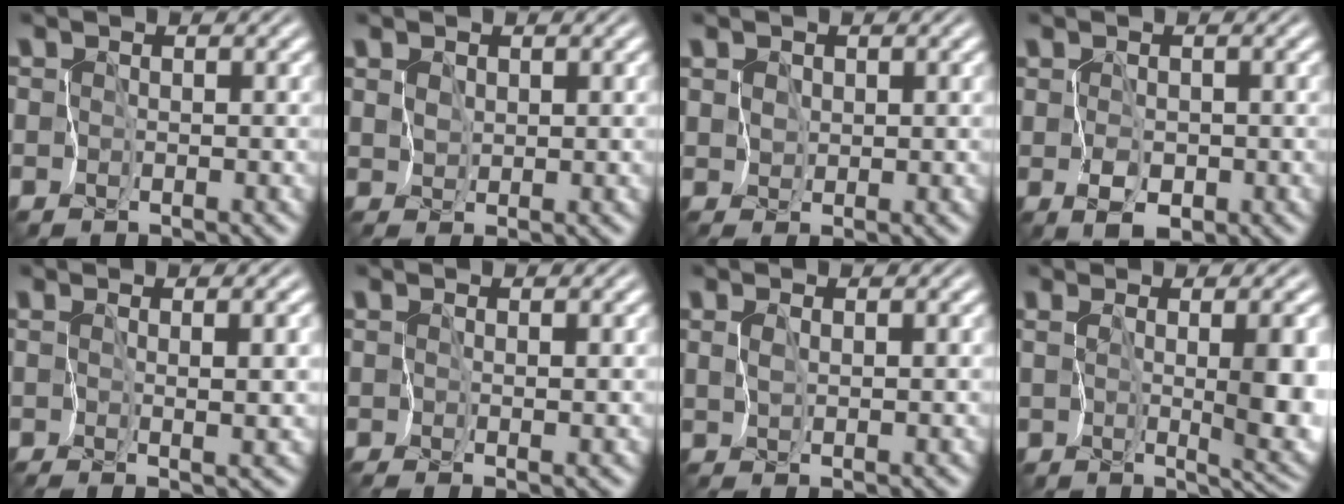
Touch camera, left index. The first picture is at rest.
{"total": 0.8, "force": [0.7, -0.5, 0.0], "torque": [-0.013, -0.001, 0.019]}
{"total": 0.8, "force": [0.8, -0.1, 0.2], "torque": [-0.014, 0.005, 0.027]}
{"total": 1.5, "force": [-0.3, 0.4, 1.4], "torque": [-0.031, -0.004, -0.005]}
{"total": 2.4, "force": [0.3, -0.4, 2.4], "torque": [-0.046, -0.006, 0.007]}
{"total": 1.1, "force": [0.1, -1.1, 0.0], "torque": [-0.014, -0.002, 0.002]}
{"total": 1.0, "force": [0.4, -0.9, 0.2], "torque": [-0.017, -0.001, 0.009]}
{"total": 5.2, "force": [0.3, 1.0, 5.1], "torque": [-0.094, -0.012, 0.016]}